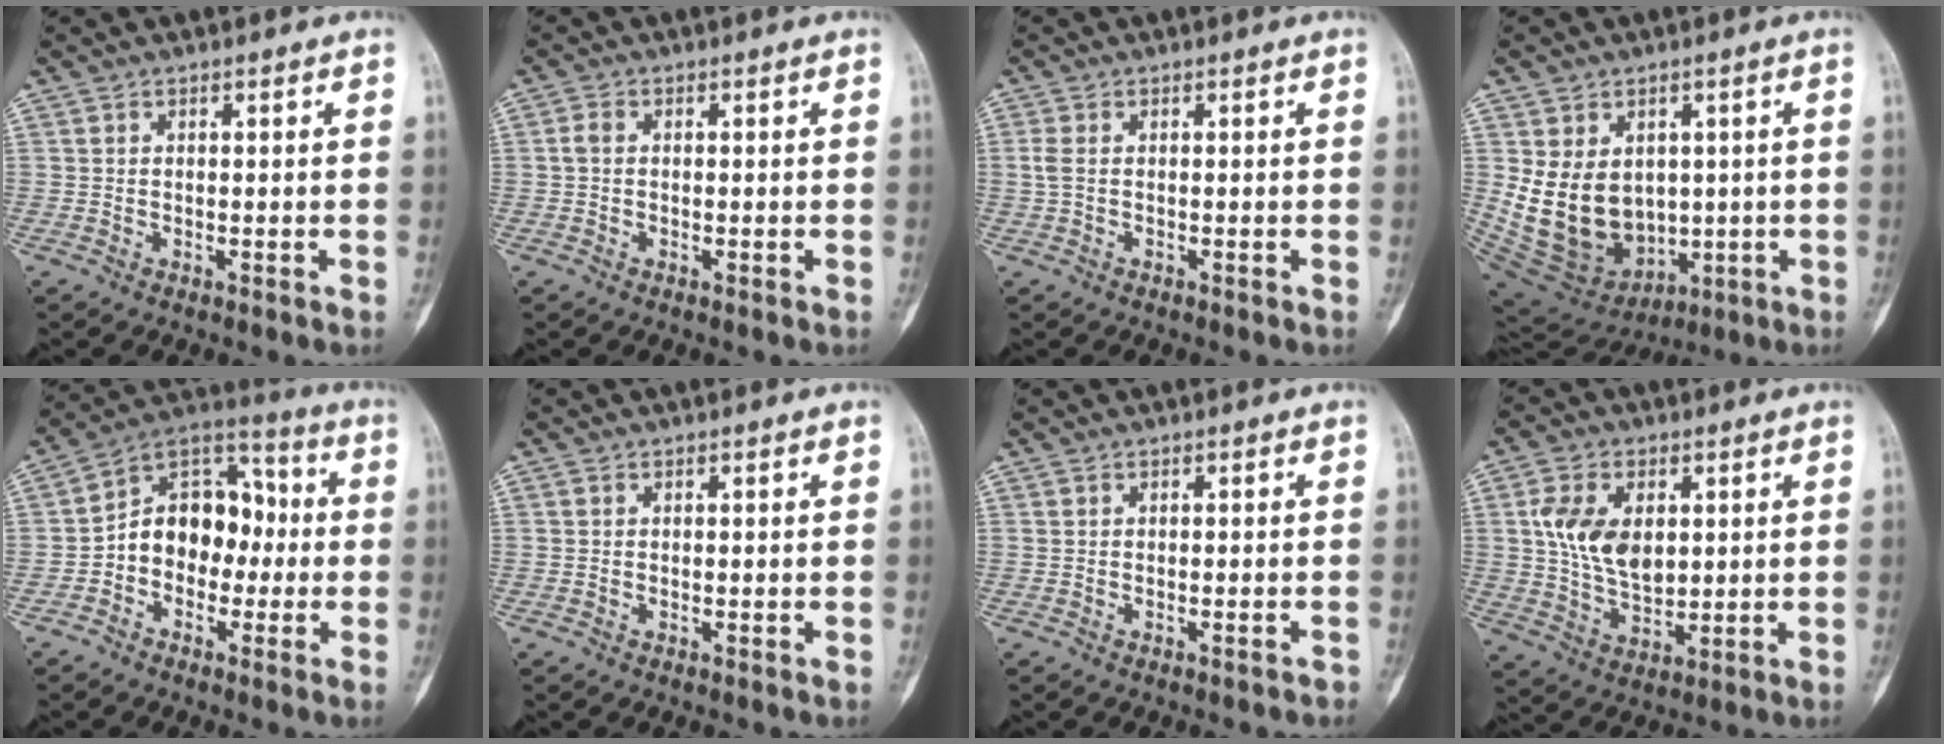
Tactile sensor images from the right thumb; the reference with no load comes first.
{"total": 1.8, "force": [0.1, 1.2, 1.3], "torque": [-0.025, 0.005, 0.001]}
{"total": 2.0, "force": [0.1, 1.2, 1.6], "torque": [-0.051, 0.000, 0.001]}
{"total": 15.6, "force": [1.0, 12.1, 9.8], "torque": [-0.143, -0.012, 0.060]}
{"total": 13.3, "force": [-1.5, 9.8, 8.8], "torque": [-0.095, 0.051, -0.040]}
{"total": 0.0}
{"total": 0.9, "force": [-0.7, 0.3, 0.6], "torque": [-0.013, 0.006, -0.003]}
{"total": 11.5, "force": [2.5, 7.2, 8.6], "torque": [-0.142, -0.011, 0.051]}